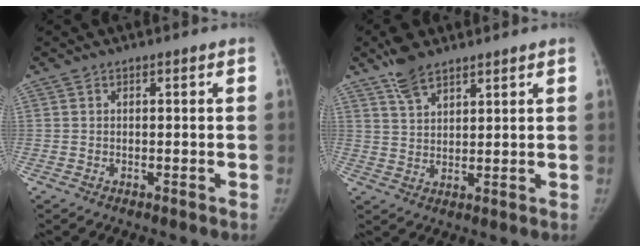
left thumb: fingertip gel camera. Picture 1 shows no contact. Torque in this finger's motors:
{"motor_torque": [0.49, -0.34, 0.66, -0.56, 0.24]}